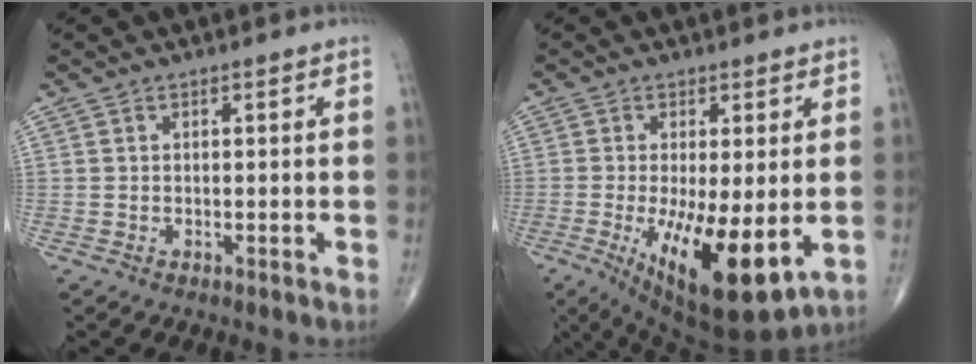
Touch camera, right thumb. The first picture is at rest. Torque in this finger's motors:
{"motor_torque": [2.40, 2.53, 1.12, -1.00, 0.56]}